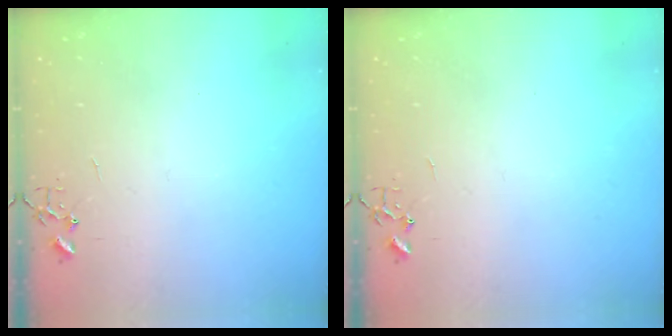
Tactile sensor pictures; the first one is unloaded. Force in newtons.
{"total": 0.0}